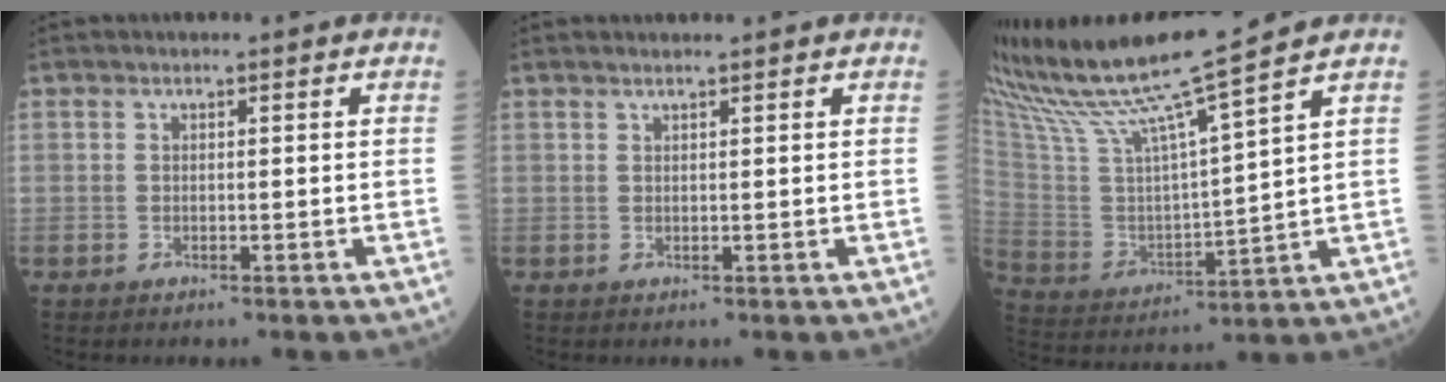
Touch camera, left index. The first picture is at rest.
{"total": 1.6, "force": [1.4, 0.0, 0.7], "torque": [-0.011, 0.013, 0.026]}
{"total": 15.6, "force": [13.2, -2.5, 7.8], "torque": [-0.156, -0.009, 0.250]}